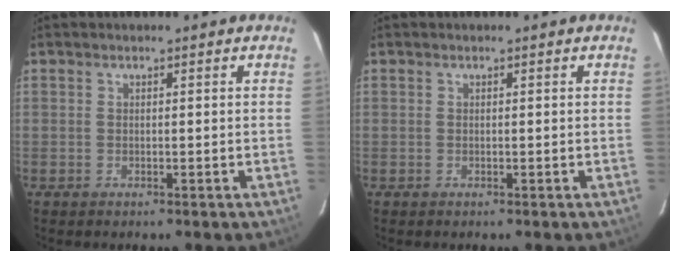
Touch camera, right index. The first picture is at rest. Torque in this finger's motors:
{"motor_torque": [0.00, 0.00, 0.01, 0.00]}